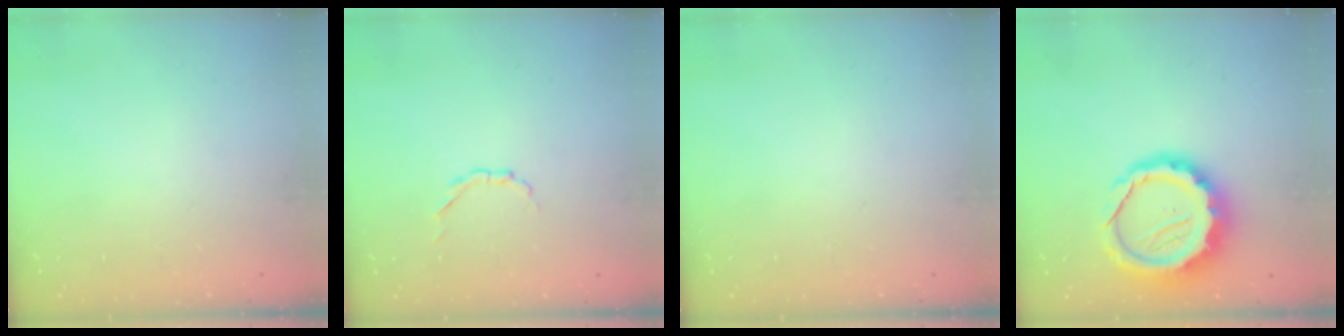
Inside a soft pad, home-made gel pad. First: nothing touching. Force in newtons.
{"total": 2.1, "press": 2.1, "slide": 0.6}
{"total": 0.0}
{"total": 15.1, "press": 14.7, "slide": 3.3}